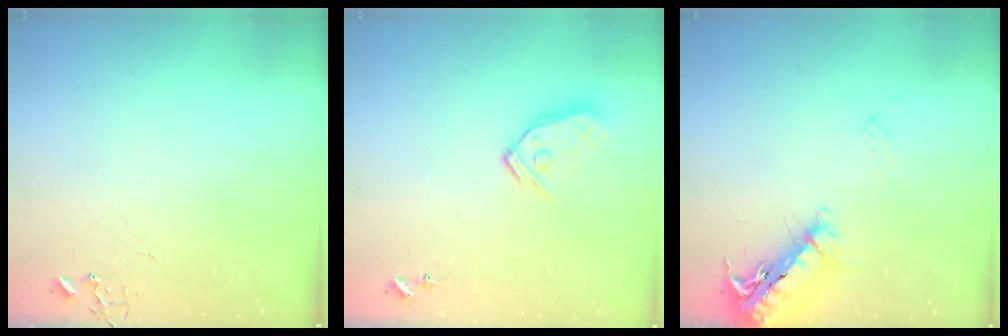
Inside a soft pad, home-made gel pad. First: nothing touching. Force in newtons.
{"total": 12.2, "press": 12.1, "slide": 1.5}
{"total": 17.6, "press": 17.3, "slide": 3.5}